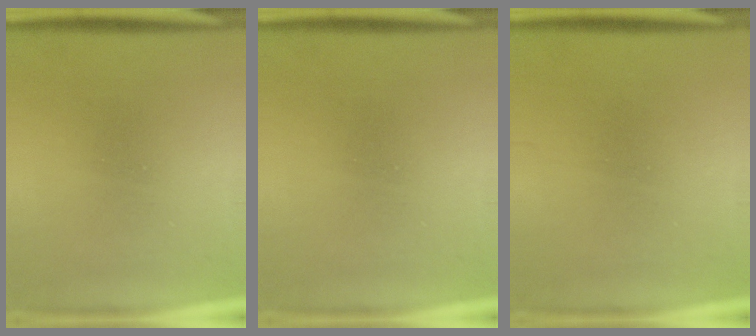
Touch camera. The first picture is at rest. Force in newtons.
{"total": 0.0}
{"total": 1.1}